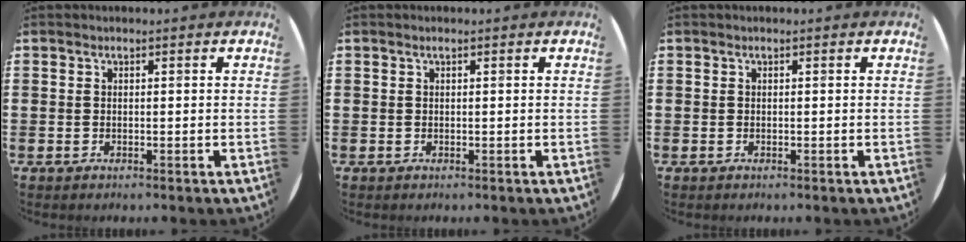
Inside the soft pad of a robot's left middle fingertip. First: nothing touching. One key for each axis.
{"total": 0.0}
{"total": 0.0}